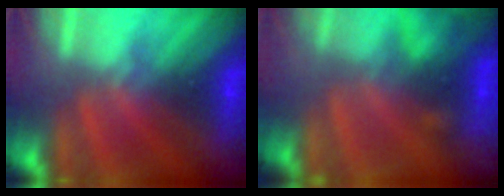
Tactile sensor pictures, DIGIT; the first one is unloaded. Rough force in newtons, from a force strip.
{"total": 5.8}